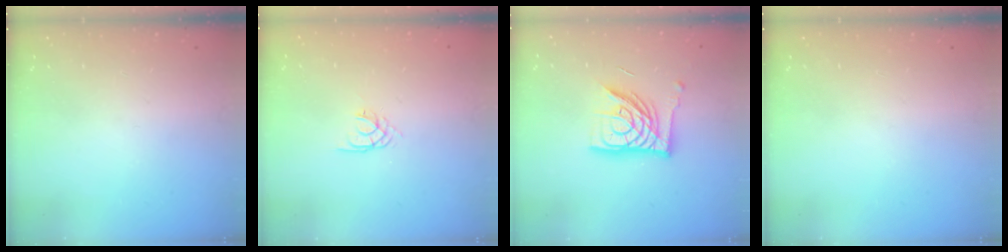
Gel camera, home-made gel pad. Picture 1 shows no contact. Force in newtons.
{"total": 1.7, "press": 1.7, "slide": 0.1}
{"total": 14.7, "press": 14.6, "slide": 1.7}
{"total": 0.0}